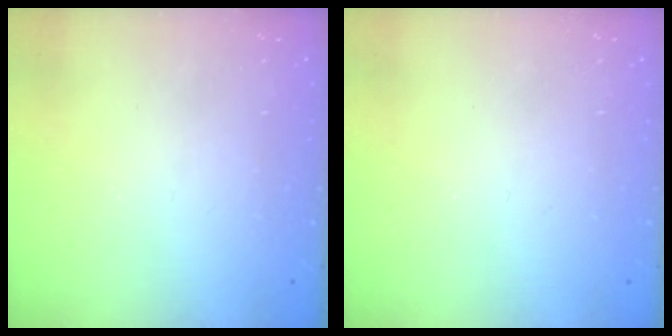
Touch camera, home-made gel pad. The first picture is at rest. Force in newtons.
{"total": 0.0}